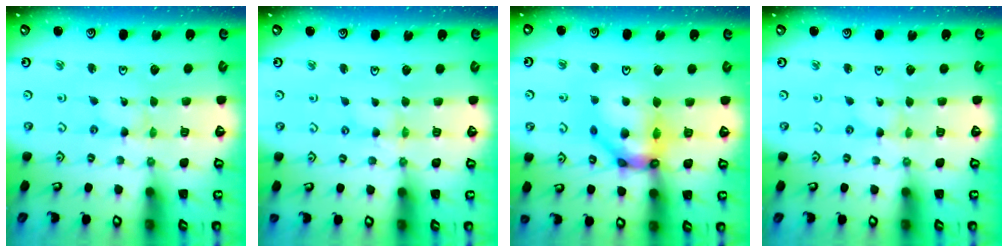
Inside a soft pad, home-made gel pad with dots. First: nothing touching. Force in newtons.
{"total": 1.3, "press": 1.3, "slide": 0.2}
{"total": 14.2, "press": 14.1, "slide": 1.9}
{"total": 0.0}